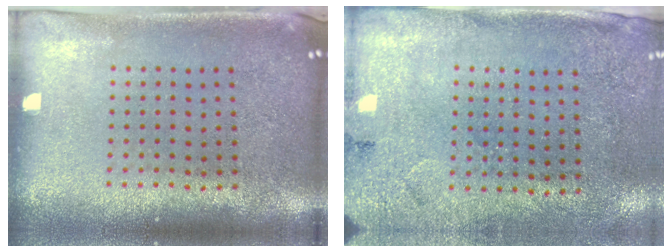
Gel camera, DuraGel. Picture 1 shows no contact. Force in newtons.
{"total": 2.7, "press": 2.2, "slide": 1.5}